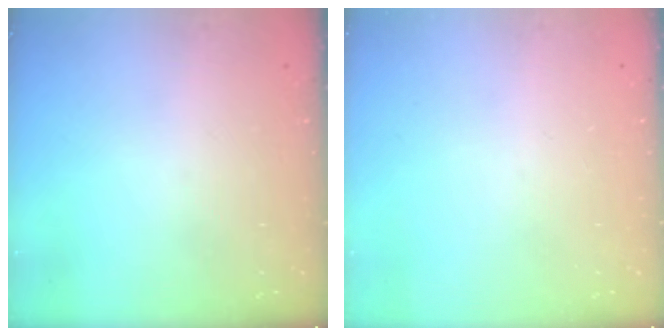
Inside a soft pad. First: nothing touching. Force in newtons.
{"total": 0.0}